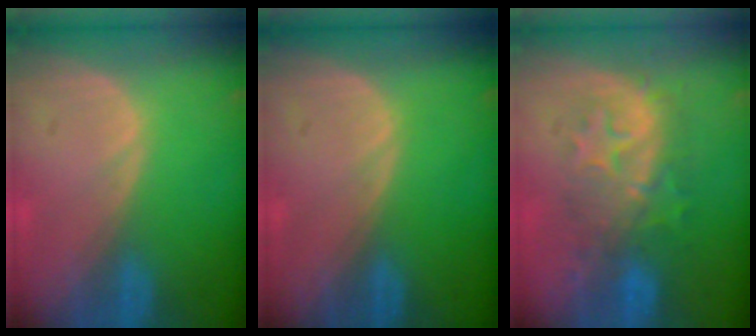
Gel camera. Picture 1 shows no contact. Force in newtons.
{"total": 0.0}
{"total": 8.2, "press": 8.1, "slide": 1.0}